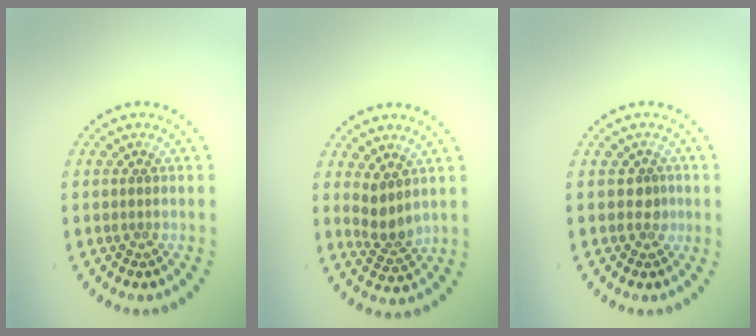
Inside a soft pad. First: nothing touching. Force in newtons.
{"total": 2.5, "press": 1.9, "slide": 1.6}
{"total": 1.5, "press": 1.2, "slide": 0.9}